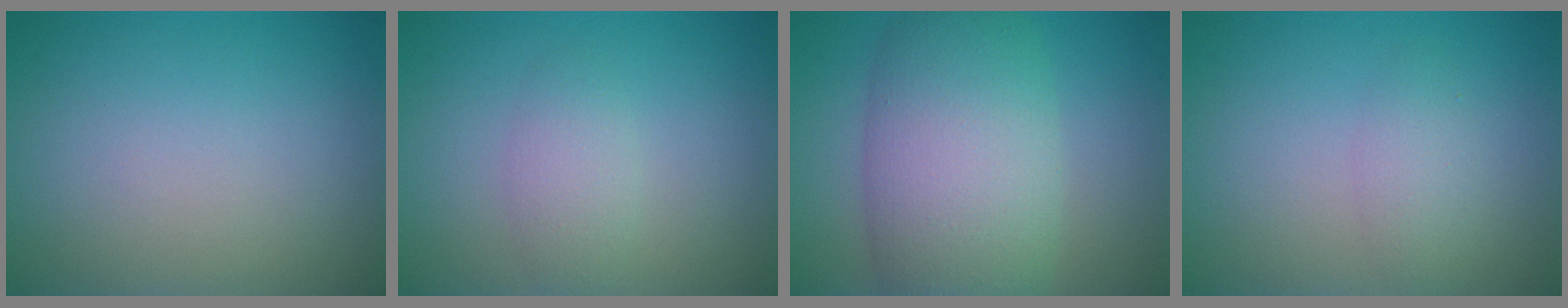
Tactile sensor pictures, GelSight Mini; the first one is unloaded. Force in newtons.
{"total": 2.0, "press": 2.0, "slide": 0.0}
{"total": 10.0, "press": 10.0, "slide": 0.3}
{"total": 1.8, "press": 1.8, "slide": 0.2}